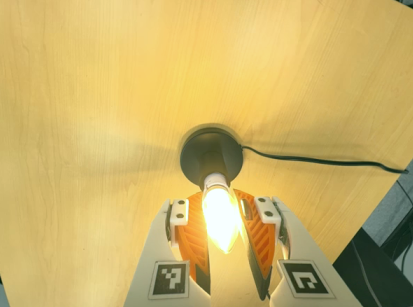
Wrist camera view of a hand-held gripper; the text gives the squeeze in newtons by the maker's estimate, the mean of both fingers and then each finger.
{"total": 13.1, "left": 11.6, "right": 14.7}